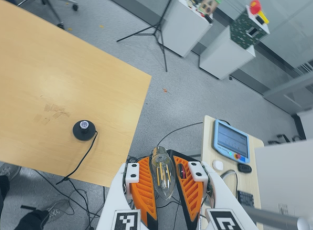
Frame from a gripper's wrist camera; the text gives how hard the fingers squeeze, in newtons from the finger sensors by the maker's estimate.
{"total": 12.4, "left": 12.6, "right": 12.2}